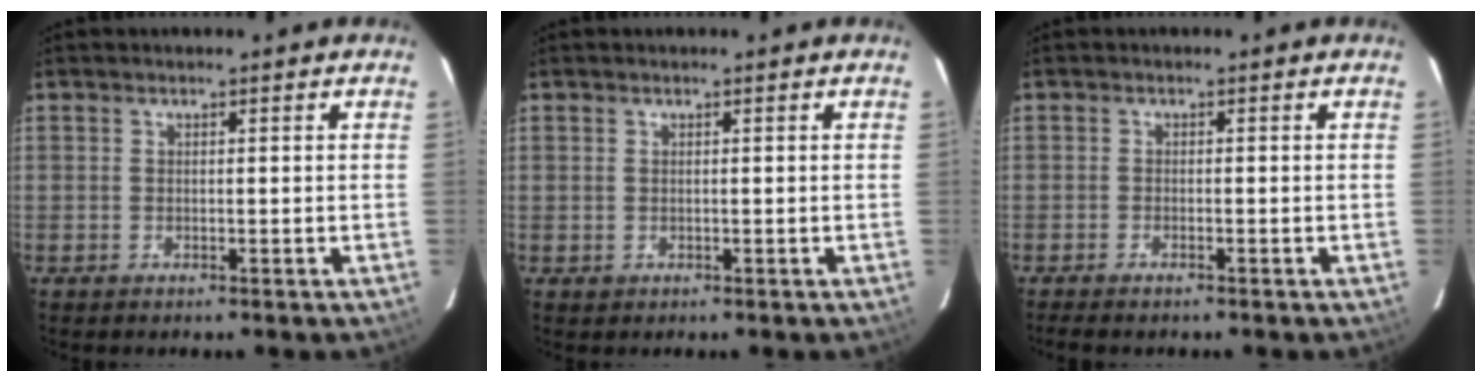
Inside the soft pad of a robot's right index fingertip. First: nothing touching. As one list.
[{"total": 0.9, "force": [0.1, 0.9, 0.0], "torque": [0.003, 0.002, 0.001]}, {"total": 2.3, "force": [-2.0, 0.4, 1.1], "torque": [-0.032, -0.005, -0.037]}]